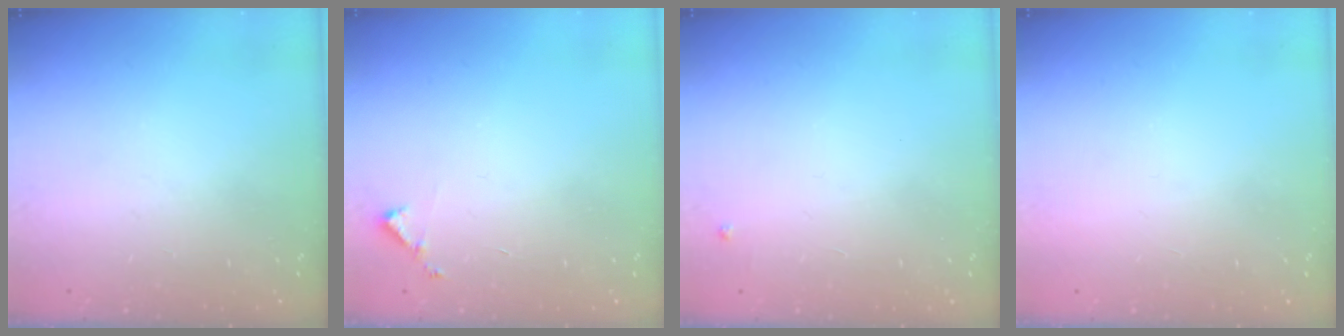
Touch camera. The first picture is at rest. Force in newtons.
{"total": 3.6, "press": 3.6, "slide": 0.3}
{"total": 3.0, "press": 3.0, "slide": 0.5}
{"total": 1.6, "press": 1.6, "slide": 0.1}